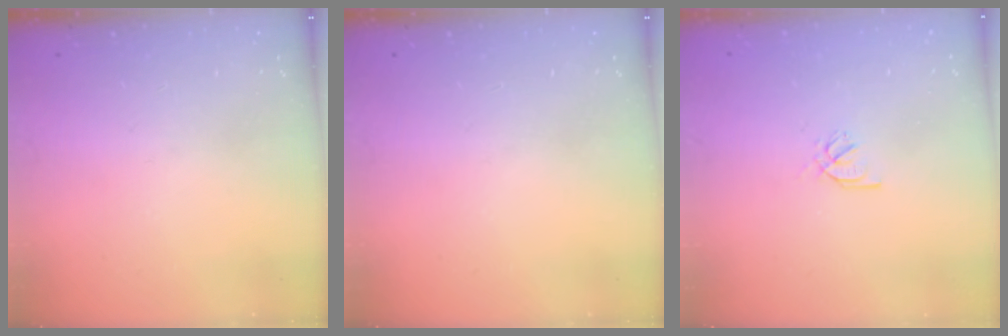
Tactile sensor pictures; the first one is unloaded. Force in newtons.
{"total": 0.0}
{"total": 2.1, "press": 2.1, "slide": 0.2}